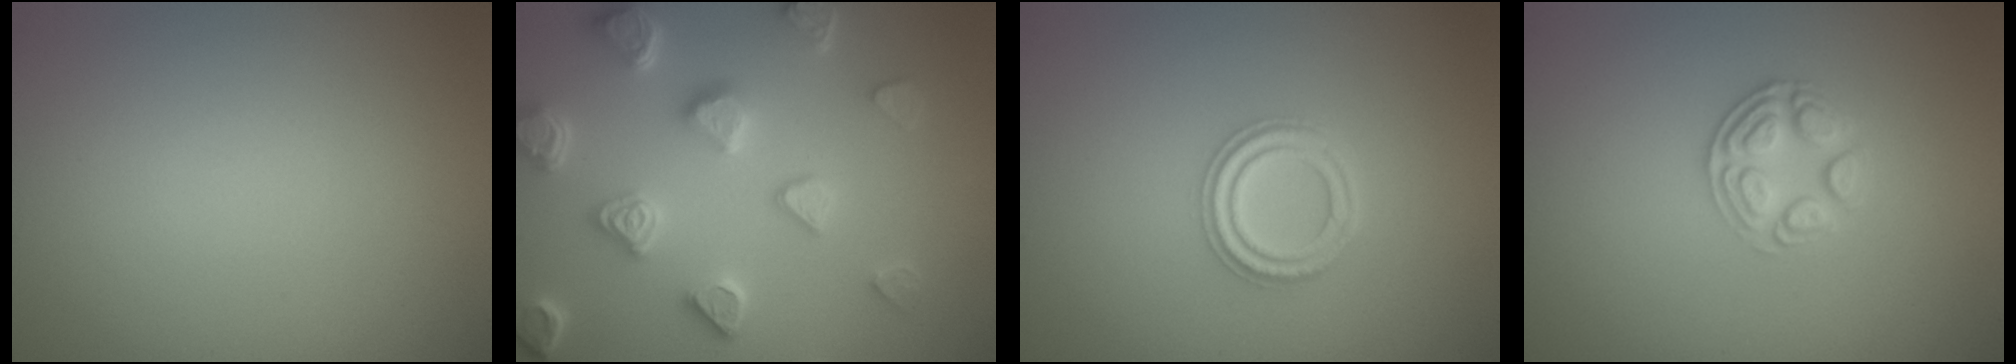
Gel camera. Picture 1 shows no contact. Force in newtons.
{"total": 5.5, "press": 5.0, "slide": 2.4}
{"total": 2.4, "press": 2.4, "slide": 0.4}
{"total": 2.6, "press": 2.5, "slide": 0.9}